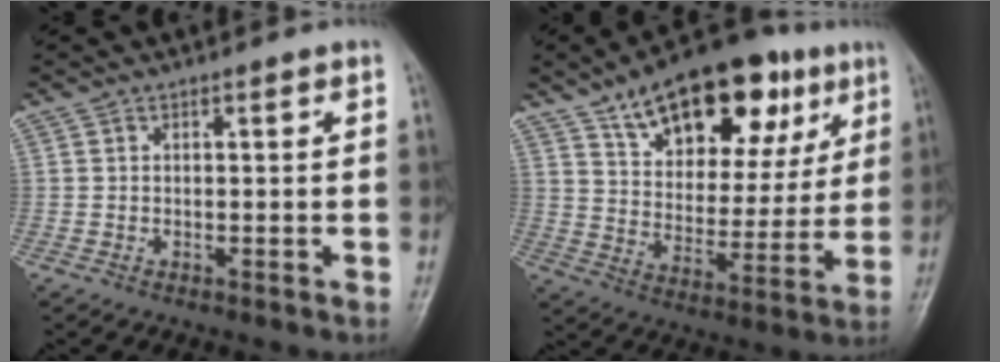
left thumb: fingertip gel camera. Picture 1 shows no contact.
{"total": 24.2, "force": [13.1, 12.4, 16.2], "torque": [-0.206, -0.019, 0.208]}